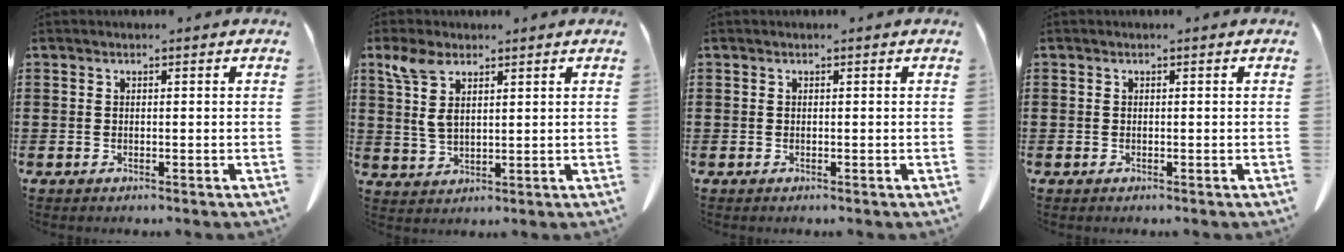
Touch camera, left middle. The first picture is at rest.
{"total": 5.8, "force": [3.0, 2.6, 4.3], "torque": [-0.108, -0.003, 0.052]}
{"total": 0.0}
{"total": 0.0}